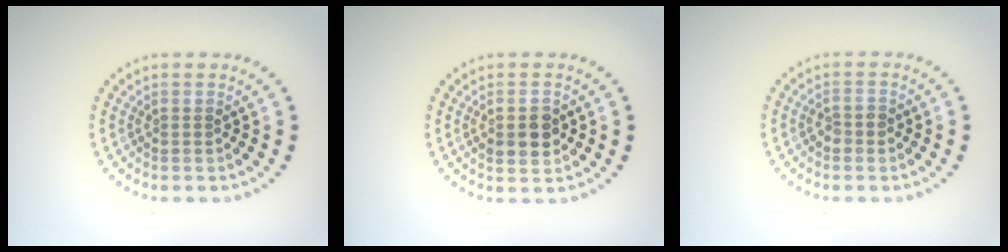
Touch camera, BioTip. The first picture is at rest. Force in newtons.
{"total": 3.0, "press": 3.0, "slide": 0.2}
{"total": 1.3, "press": 1.3, "slide": 0.4}